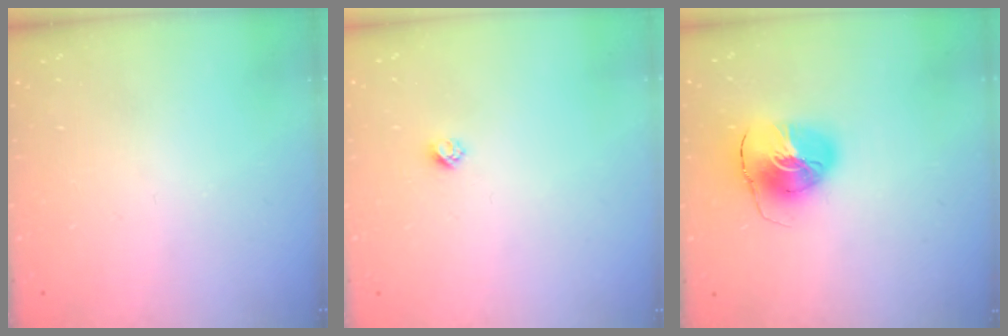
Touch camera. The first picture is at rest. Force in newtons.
{"total": 2.4, "press": 2.4, "slide": 0.2}
{"total": 9.3, "press": 9.2, "slide": 1.3}